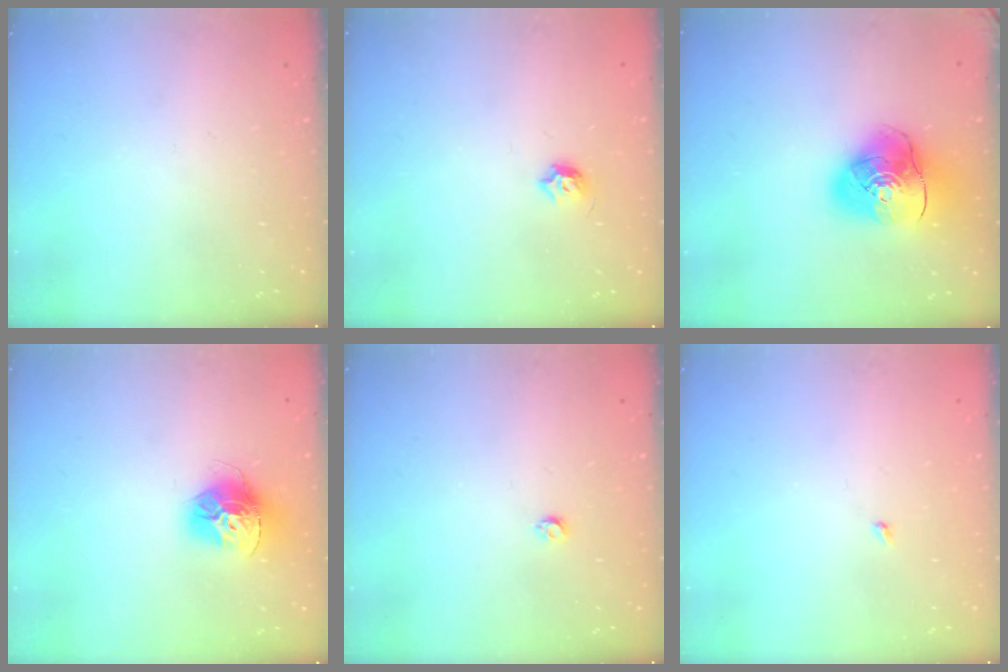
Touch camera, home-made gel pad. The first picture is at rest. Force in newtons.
{"total": 4.7, "press": 4.6, "slide": 1.2}
{"total": 15.1, "press": 14.9, "slide": 2.2}
{"total": 13.9, "press": 13.8, "slide": 1.4}
{"total": 2.9, "press": 2.8, "slide": 0.5}
{"total": 1.9, "press": 1.9, "slide": 0.3}